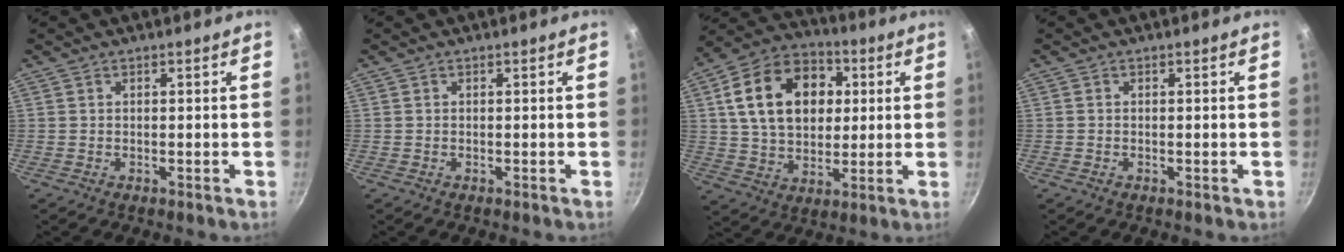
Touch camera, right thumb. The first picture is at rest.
{"total": 0.0}
{"total": 19.6, "force": [4.3, 14.0, 13.1], "torque": [-0.196, 0.014, 0.065]}
{"total": 0.0}